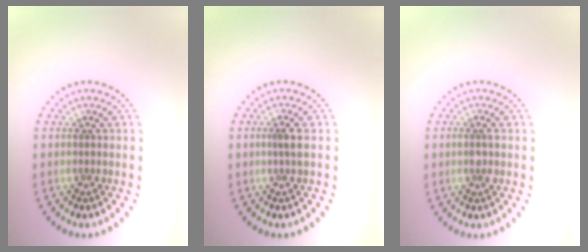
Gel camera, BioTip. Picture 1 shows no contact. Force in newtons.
{"total": 1.5, "press": 1.2, "slide": 0.9}
{"total": 1.5, "press": 1.3, "slide": 0.7}